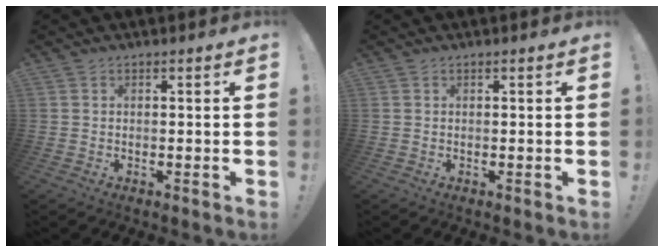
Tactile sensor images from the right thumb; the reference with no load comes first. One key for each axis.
{"total": 0.0}